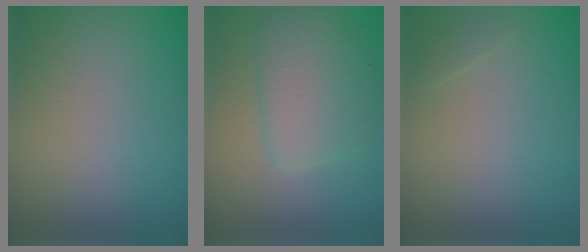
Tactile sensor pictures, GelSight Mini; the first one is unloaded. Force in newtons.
{"total": 4.3, "press": 4.3, "slide": 0.0}
{"total": 0.5, "press": 0.5, "slide": 0.1}